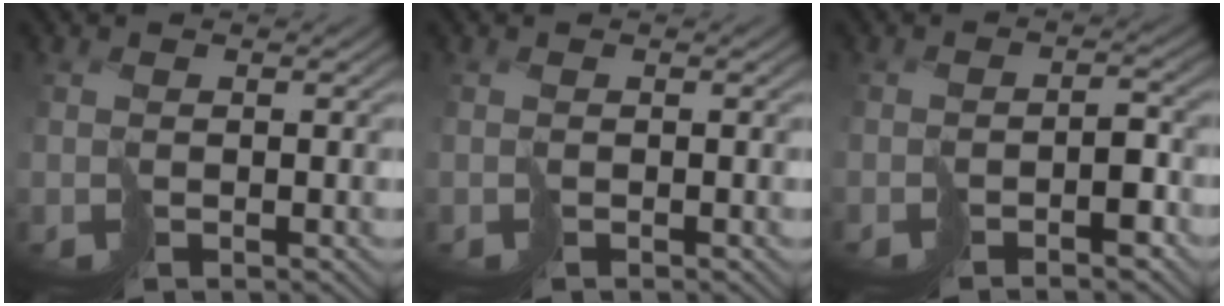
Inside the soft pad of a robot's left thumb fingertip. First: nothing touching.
{"total": 0.0}
{"total": 2.8, "force": [-2.2, 0.8, 1.6], "torque": [-0.010, 0.007, -0.037]}